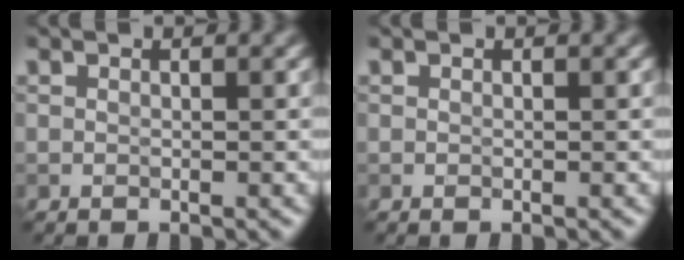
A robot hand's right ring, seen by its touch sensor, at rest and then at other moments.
{"total": 0.0}